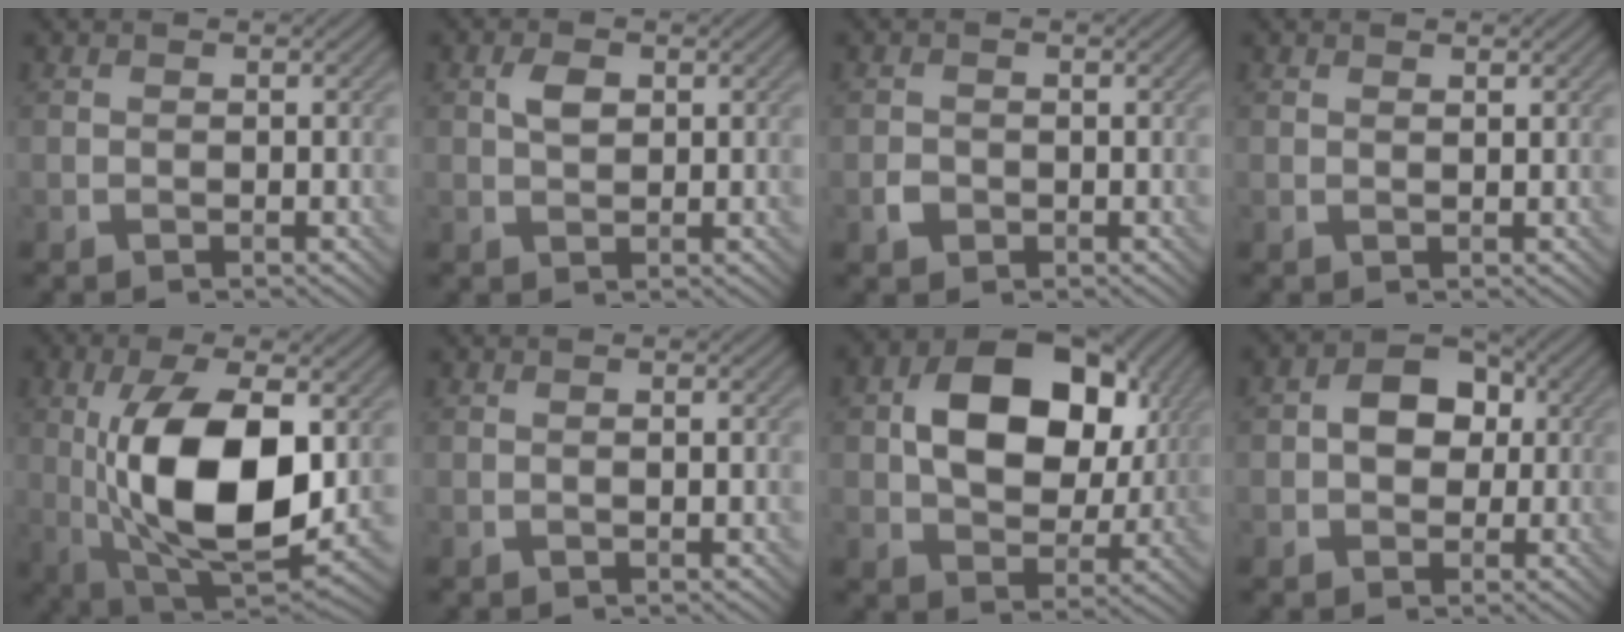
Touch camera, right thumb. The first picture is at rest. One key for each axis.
{"total": 2.3, "fx": 0.7, "fy": 1.4, "fz": 1.7, "tx": -0.036, "ty": 0.001, "tz": 0.011}
{"total": 1.4, "fx": -0.5, "fy": 1.2, "fz": 0.6, "tx": -0.011, "ty": -0.004, "tz": -0.013}
{"total": 0.8, "fx": 0.6, "fy": 0.1, "fz": 0.4, "tx": -0.007, "ty": -0.001, "tz": 0.011}
{"total": 15.2, "fx": 0.4, "fy": 7.4, "fz": 13.3, "tx": -0.265, "ty": -0.010, "tz": 0.016}
{"total": 0.7, "fx": 0.0, "fy": 0.1, "fz": 0.7, "tx": -0.009, "ty": 0.000, "tz": 0.000}
{"total": 13.5, "fx": 3.0, "fy": 9.3, "fz": 9.3, "tx": -0.163, "ty": 0.001, "tz": 0.050}
{"total": 6.0, "fx": 0.2, "fy": 4.6, "fz": 3.8, "tx": -0.054, "ty": 0.008, "tz": -0.010}